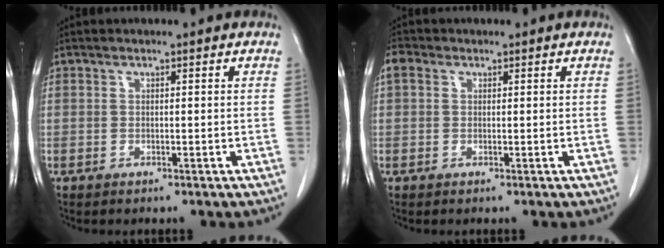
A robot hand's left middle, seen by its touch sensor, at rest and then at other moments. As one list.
[{"total": 1.7, "force": [0.7, 1.4, 0.8], "torque": [-0.019, 0.015, 0.010]}]